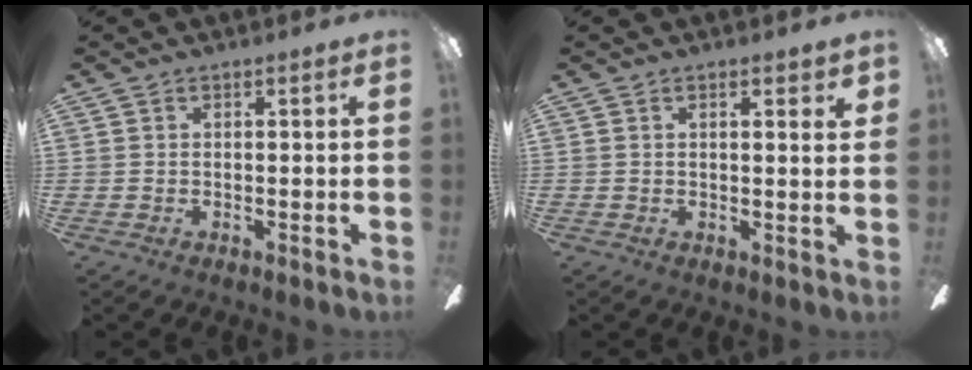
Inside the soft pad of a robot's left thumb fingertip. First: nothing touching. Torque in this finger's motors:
{"motor_torque": [0.04, -0.21, -0.21, 0.07, 0.00]}